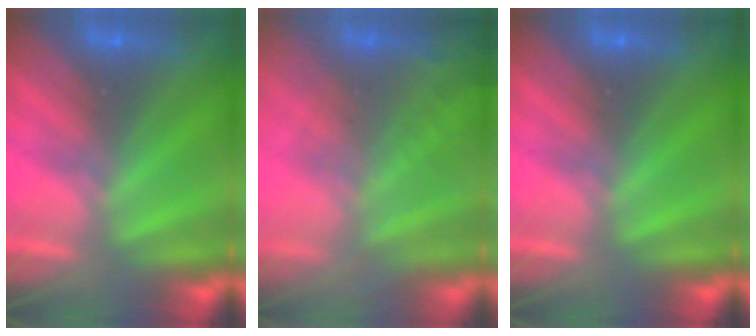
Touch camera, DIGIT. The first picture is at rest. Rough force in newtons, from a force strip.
{"total": 7.1}
{"total": 0.0}